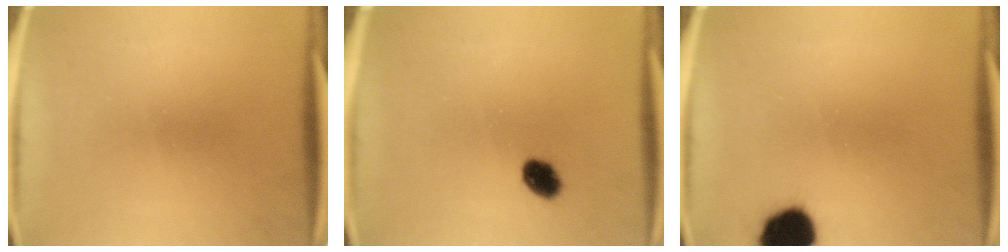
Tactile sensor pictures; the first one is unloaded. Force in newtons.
{"total": 4.3}
{"total": 11.7}